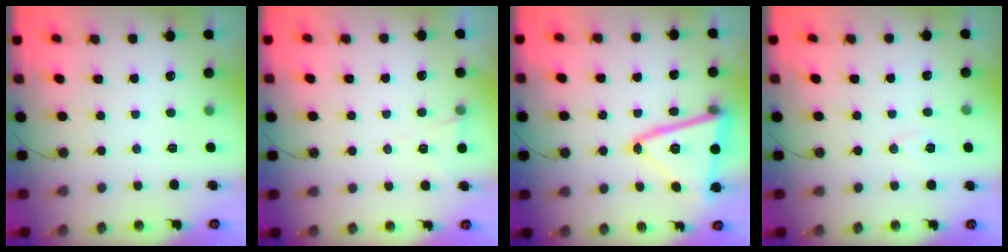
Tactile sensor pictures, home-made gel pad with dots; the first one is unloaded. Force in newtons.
{"total": 5.3, "press": 3.1, "slide": 4.3}
{"total": 16.7, "press": 16.4, "slide": 2.7}
{"total": 6.5, "press": 5.8, "slide": 3.0}